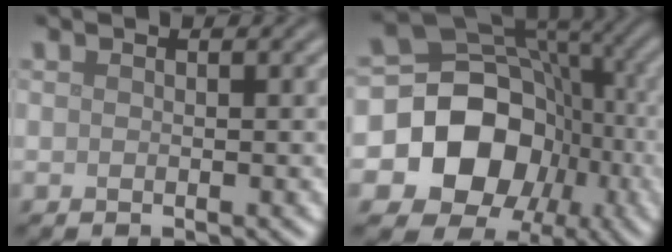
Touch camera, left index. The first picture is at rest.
{"total": 15.7, "force": [-3.6, 13.4, 7.4], "torque": [-0.124, -0.001, -0.087]}